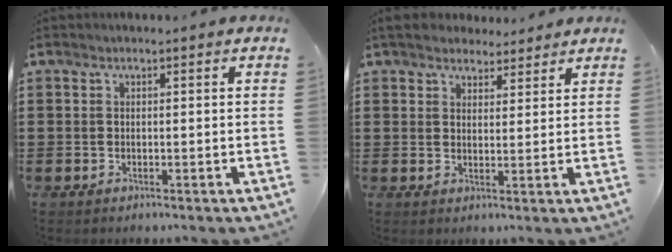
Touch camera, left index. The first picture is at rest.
{"total": 4.2, "force": [3.8, 1.7, 0.7], "torque": [-0.027, -0.002, 0.072]}